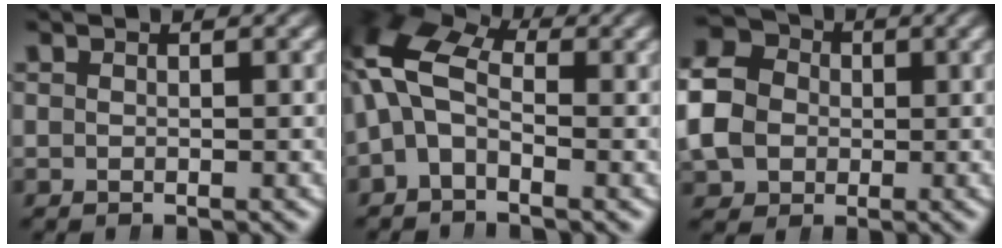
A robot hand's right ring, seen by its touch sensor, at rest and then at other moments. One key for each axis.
{"total": 8.4, "fx": 1.1, "fy": 6.7, "fz": 5.0, "tx": -0.119, "ty": -0.003, "tz": 0.002}
{"total": 8.9, "fx": 1.2, "fy": 7.8, "fz": 4.0, "tx": -0.093, "ty": 0.002, "tz": 0.013}